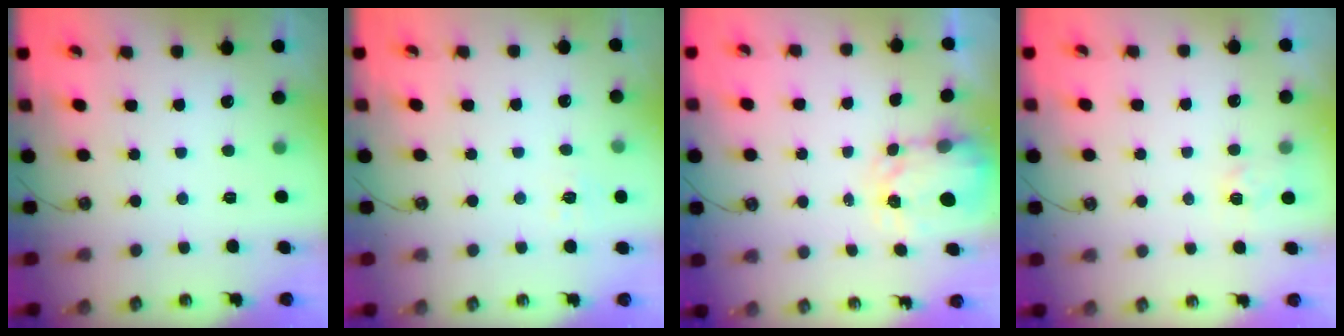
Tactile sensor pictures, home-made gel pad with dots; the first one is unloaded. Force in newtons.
{"total": 5.8, "press": 5.8, "slide": 0.5}
{"total": 3.4, "press": 3.3, "slide": 0.5}
{"total": 3.5, "press": 3.5, "slide": 0.3}